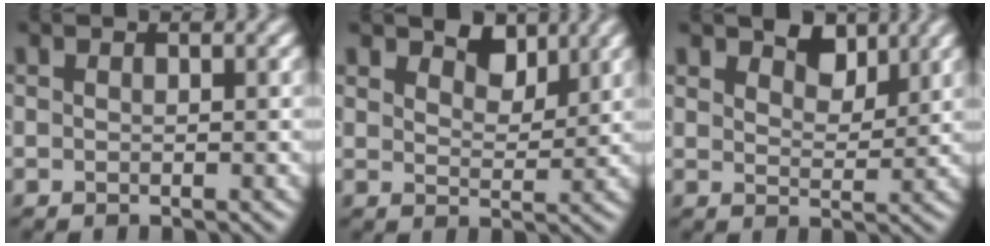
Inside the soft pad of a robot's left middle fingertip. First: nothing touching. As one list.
[{"total": 3.3, "force": [2.7, 1.4, 1.3], "torque": [-0.018, 0.006, 0.031]}, {"total": 3.6, "force": [2.8, 1.6, 1.5], "torque": [-0.020, 0.008, 0.029]}]